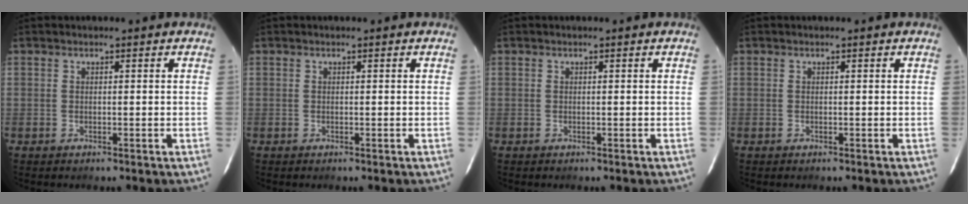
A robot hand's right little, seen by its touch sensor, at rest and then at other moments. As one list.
[{"total": 0.0}, {"total": 0.0}, {"total": 0.0}]